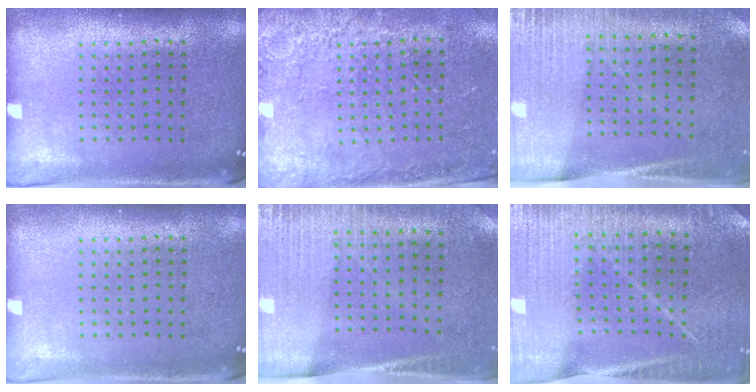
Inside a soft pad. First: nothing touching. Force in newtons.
{"total": 2.5, "press": 2.3, "slide": 0.8}
{"total": 2.8, "press": 2.5, "slide": 1.3}
{"total": 0.0}
{"total": 2.7, "press": 2.4, "slide": 1.2}
{"total": 2.6, "press": 2.6, "slide": 0.4}